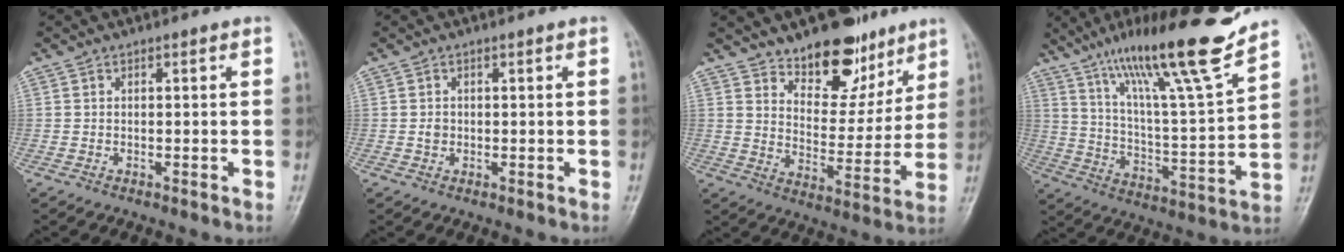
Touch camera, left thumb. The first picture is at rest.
{"total": 1.2, "force": [0.0, 1.0, 0.6], "torque": [-0.006, 0.002, 0.002]}
{"total": 14.4, "force": [10.2, 7.3, 7.2], "torque": [-0.053, -0.071, 0.166]}
{"total": 20.5, "force": [15.2, 1.3, 13.7], "torque": [-0.202, -0.073, 0.259]}